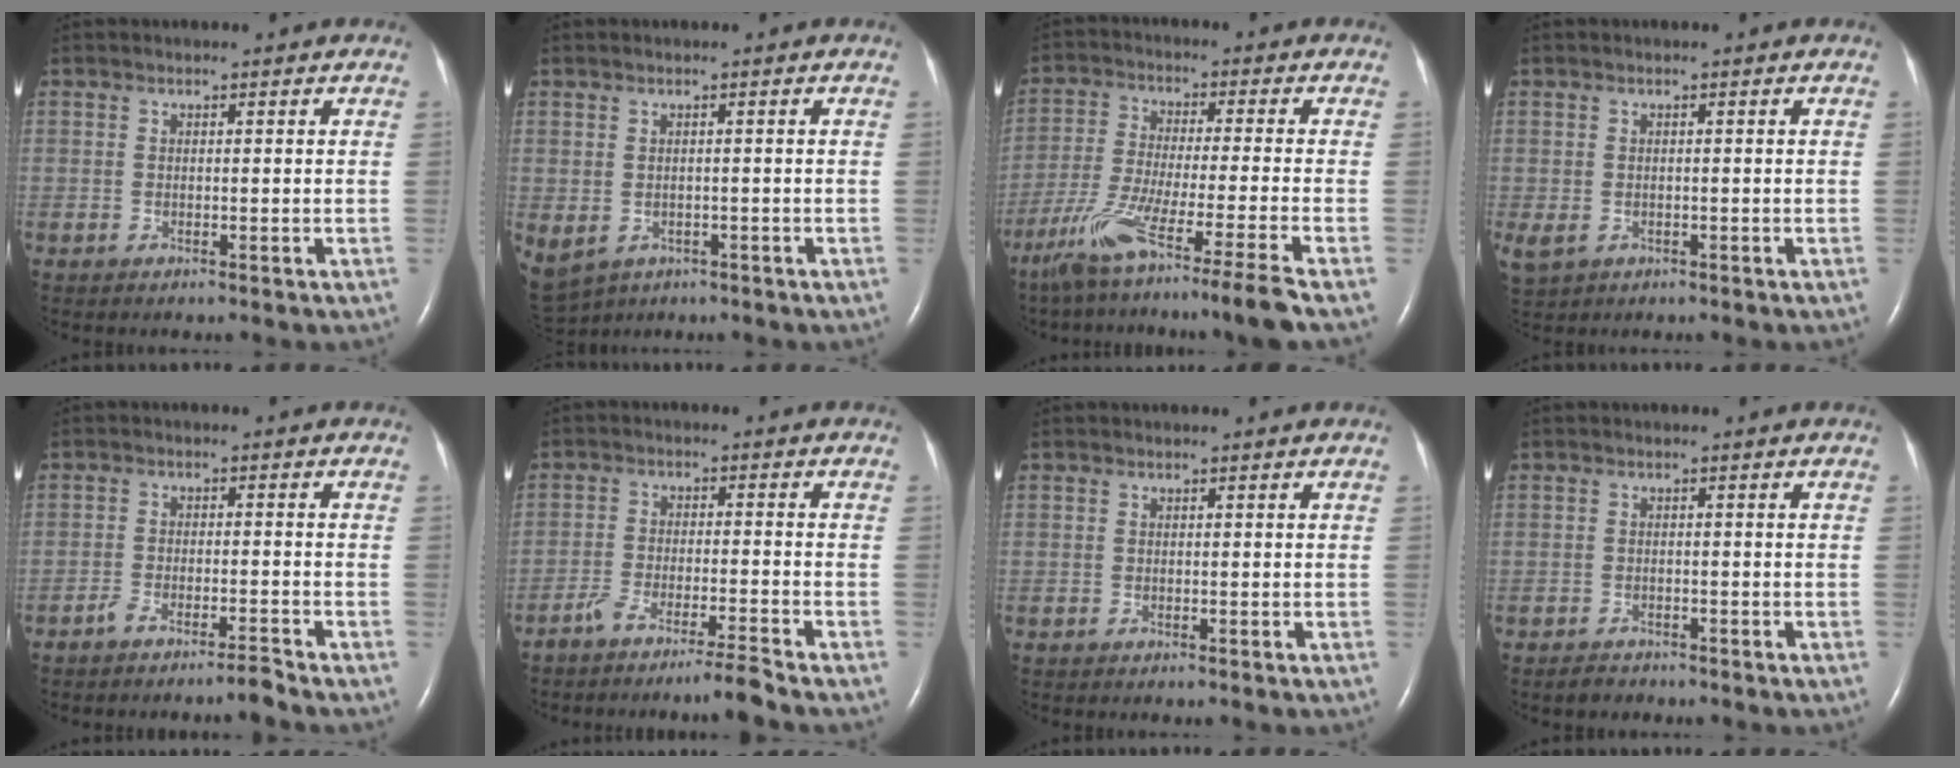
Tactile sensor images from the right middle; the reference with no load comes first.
{"total": 10.4, "force": [-4.4, 8.1, 4.9], "torque": [-0.142, -0.009, -0.053]}
{"total": 15.1, "force": [-11.1, -2.7, 9.8], "torque": [-0.172, -0.059, -0.182]}
{"total": 4.2, "force": [-1.2, 3.4, 2.2], "torque": [-0.054, -0.003, -0.005]}
{"total": 2.9, "force": [-2.6, -0.3, 1.0], "torque": [-0.025, -0.001, -0.049]}
{"total": 5.0, "force": [-4.3, -1.0, 2.2], "torque": [-0.045, -0.009, -0.082]}
{"total": 0.0}
{"total": 1.7, "force": [-1.4, 0.8, 0.3], "torque": [-0.015, -0.001, -0.021]}